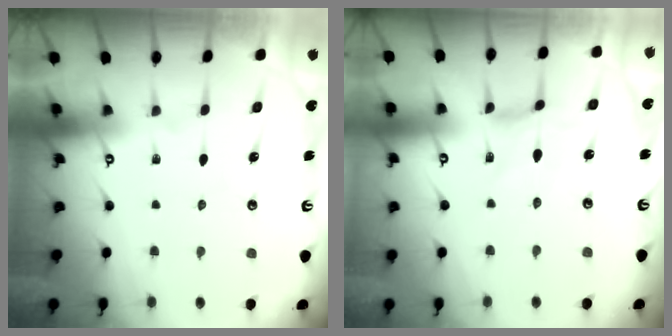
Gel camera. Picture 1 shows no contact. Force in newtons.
{"total": 0.0}